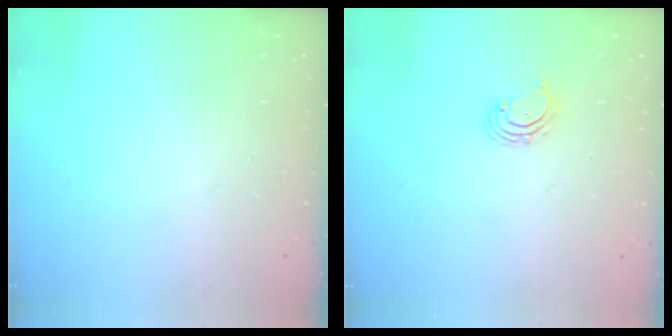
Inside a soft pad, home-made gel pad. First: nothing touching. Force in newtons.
{"total": 2.5, "press": 2.4, "slide": 0.4}